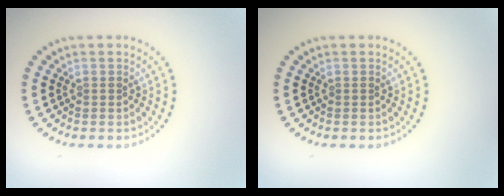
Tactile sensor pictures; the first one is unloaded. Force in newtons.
{"total": 0.0}